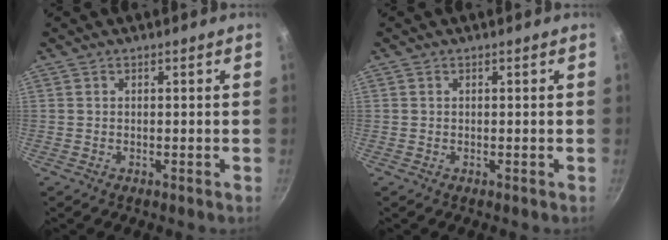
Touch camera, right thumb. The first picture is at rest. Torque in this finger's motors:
{"motor_torque": [0.26, -0.06, 0.29, 0.30, 0.02]}